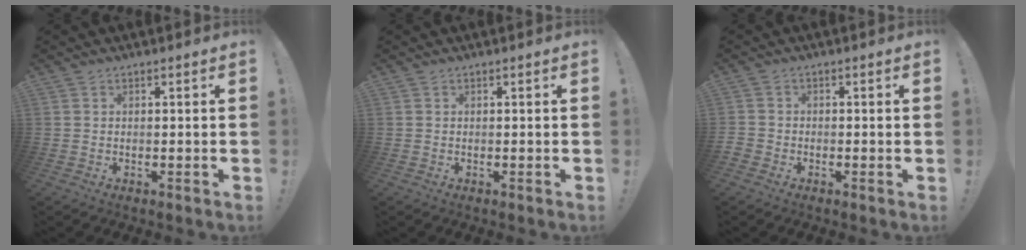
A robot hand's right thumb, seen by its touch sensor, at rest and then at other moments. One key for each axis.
{"total": 0.0}
{"total": 1.7, "fx": -1.2, "fy": 1.1, "fz": 0.7, "tx": -0.008, "ty": 0.006, "tz": -0.022}